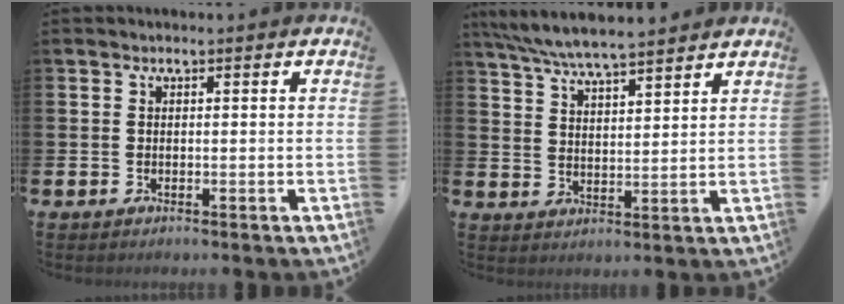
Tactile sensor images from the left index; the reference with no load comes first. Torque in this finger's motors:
{"motor_torque": [1.09, -1.05, 0.30, 0.21]}